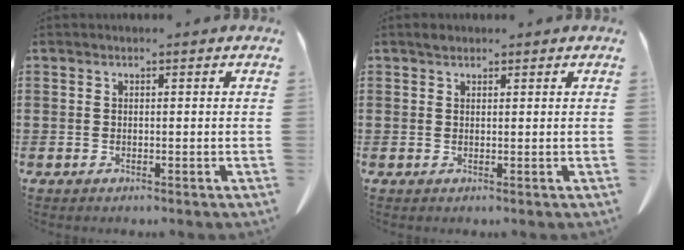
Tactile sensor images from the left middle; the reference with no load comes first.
{"total": 0.9, "force": [0.7, 0.5, 0.3], "torque": [0.001, -0.002, 0.013]}